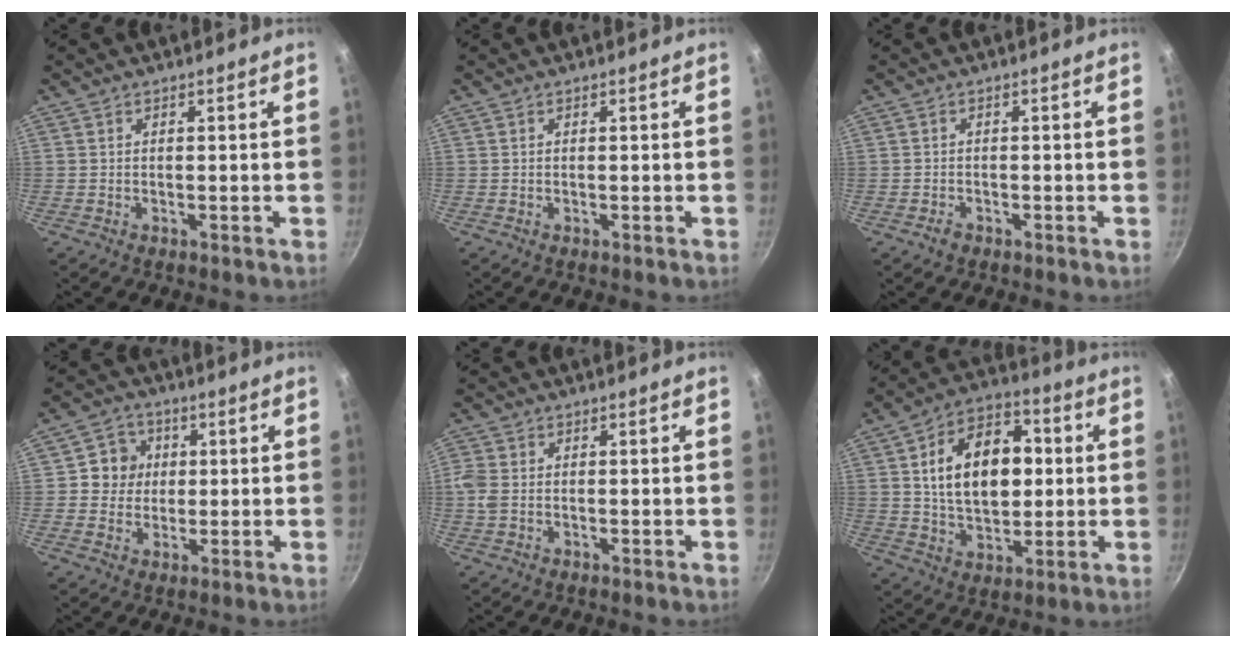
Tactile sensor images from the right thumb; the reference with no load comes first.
{"total": 0.0}
{"total": 1.5, "force": [-1.0, 1.0, 0.6], "torque": [-0.010, 0.009, -0.017]}
{"total": 6.4, "force": [0.9, 6.1, 1.7], "torque": [0.012, 0.005, 0.004]}
{"total": 3.2, "force": [-0.3, 2.4, 2.1], "torque": [-0.048, 0.002, -0.009]}
{"total": 18.3, "force": [2.5, 12.0, 13.5], "torque": [-0.181, 0.014, 0.036]}